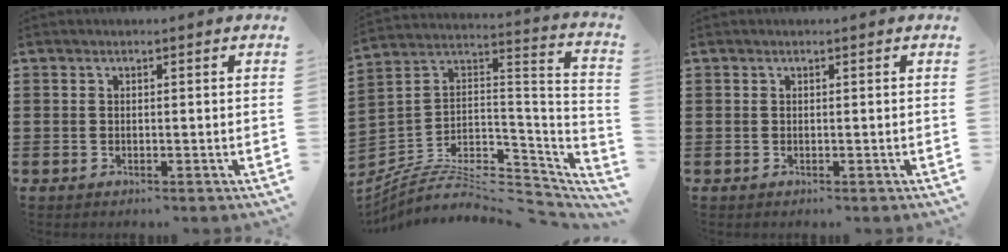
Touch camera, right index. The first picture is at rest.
{"total": 6.5, "force": [-4.9, 2.6, 3.4], "torque": [-0.071, -0.013, -0.095]}
{"total": 0.0}